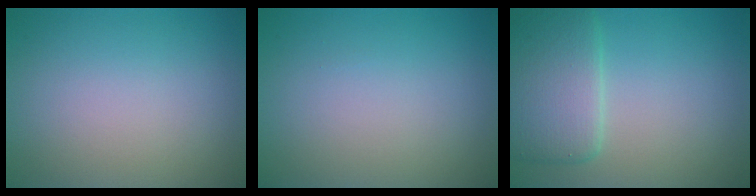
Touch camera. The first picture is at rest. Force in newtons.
{"total": 0.0}
{"total": 5.2, "press": 5.2, "slide": 0.2}